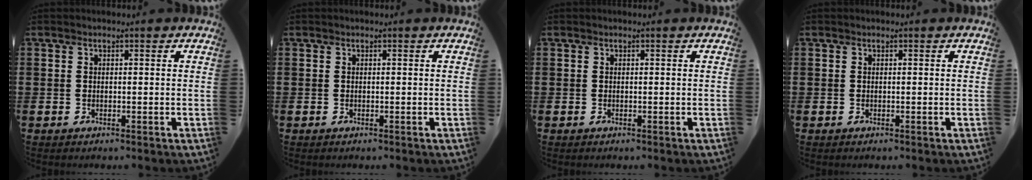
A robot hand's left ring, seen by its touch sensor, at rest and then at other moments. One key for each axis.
{"total": 0.0}
{"total": 0.0}
{"total": 0.0}